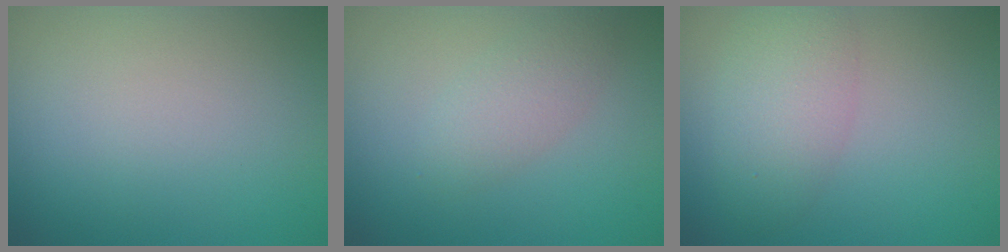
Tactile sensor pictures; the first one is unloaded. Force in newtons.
{"total": 2.2, "press": 2.2, "slide": 0.2}
{"total": 3.9, "press": 3.9, "slide": 0.1}